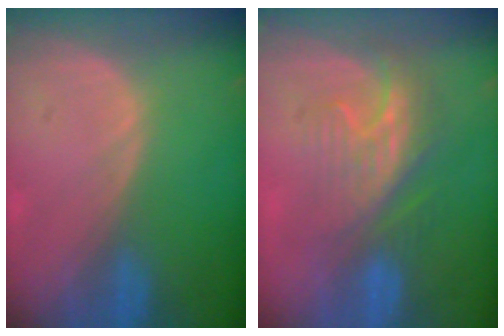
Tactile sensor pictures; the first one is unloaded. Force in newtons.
{"total": 8.6, "press": 7.5, "slide": 4.3}